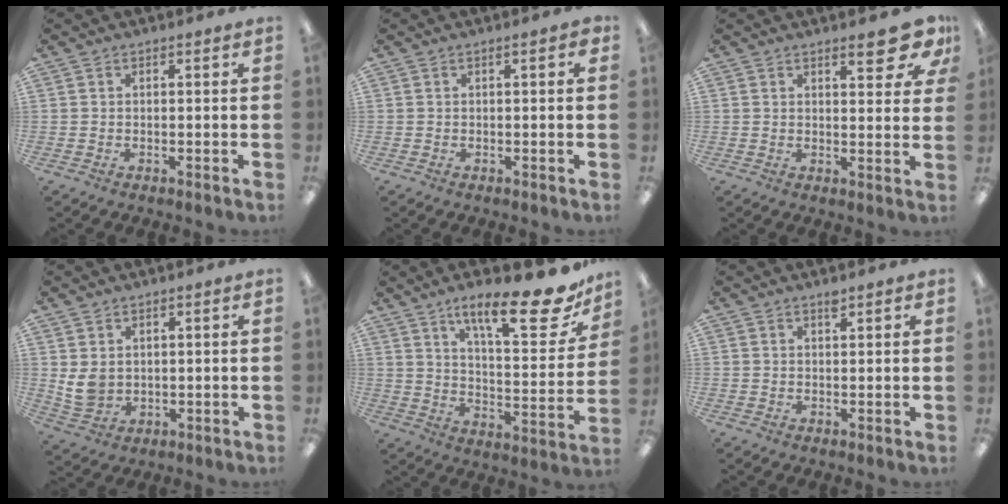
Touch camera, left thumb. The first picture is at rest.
{"total": 1.7, "force": [0.7, 0.5, 1.5], "torque": [-0.023, 0.000, 0.009]}
{"total": 9.0, "force": [6.3, 2.7, 5.9], "torque": [-0.056, -0.041, 0.097]}
{"total": 5.6, "force": [2.1, 4.4, 2.8], "torque": [-0.062, -0.006, 0.040]}
{"total": 20.9, "force": [14.2, 6.1, 14.0], "torque": [-0.209, -0.088, 0.226]}
{"total": 1.9, "force": [1.7, 0.4, 0.8], "torque": [-0.001, -0.010, 0.028]}